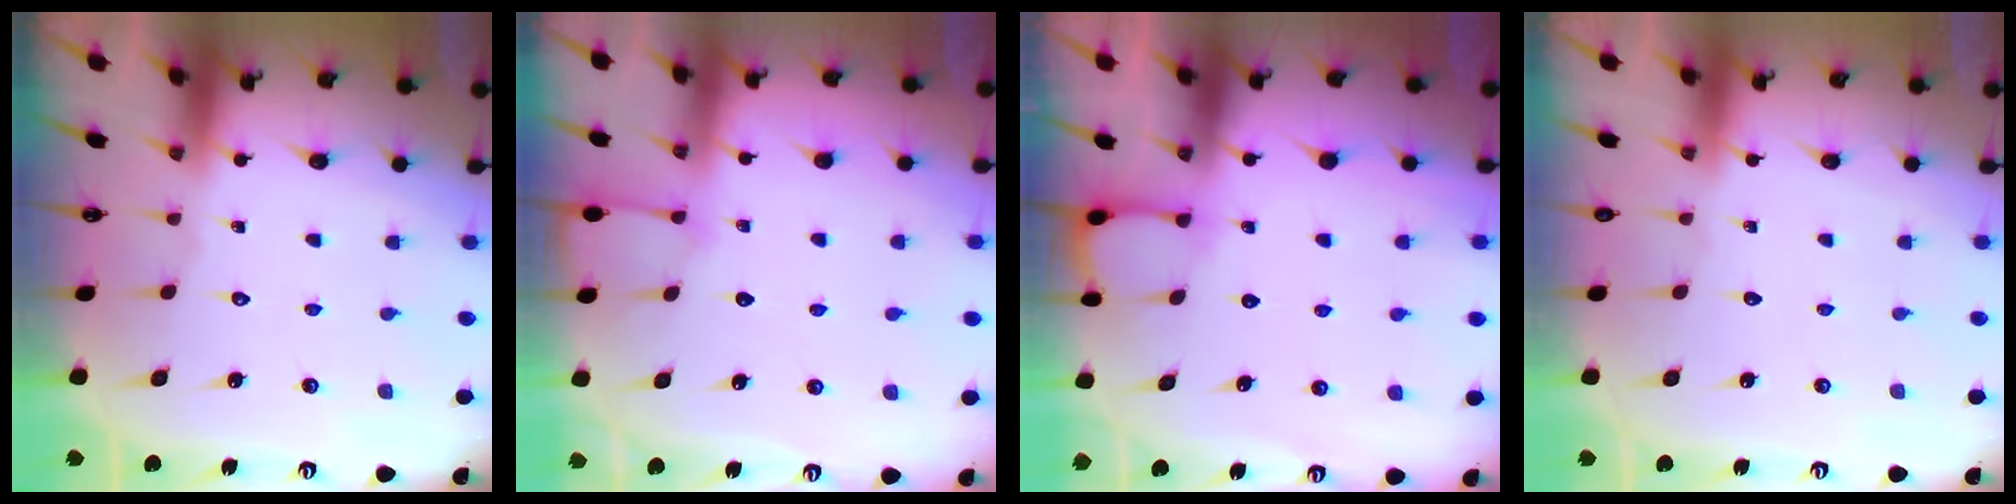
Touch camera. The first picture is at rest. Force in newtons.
{"total": 5.7, "press": 5.6, "slide": 0.7}
{"total": 3.2, "press": 3.1, "slide": 0.4}
{"total": 0.0}